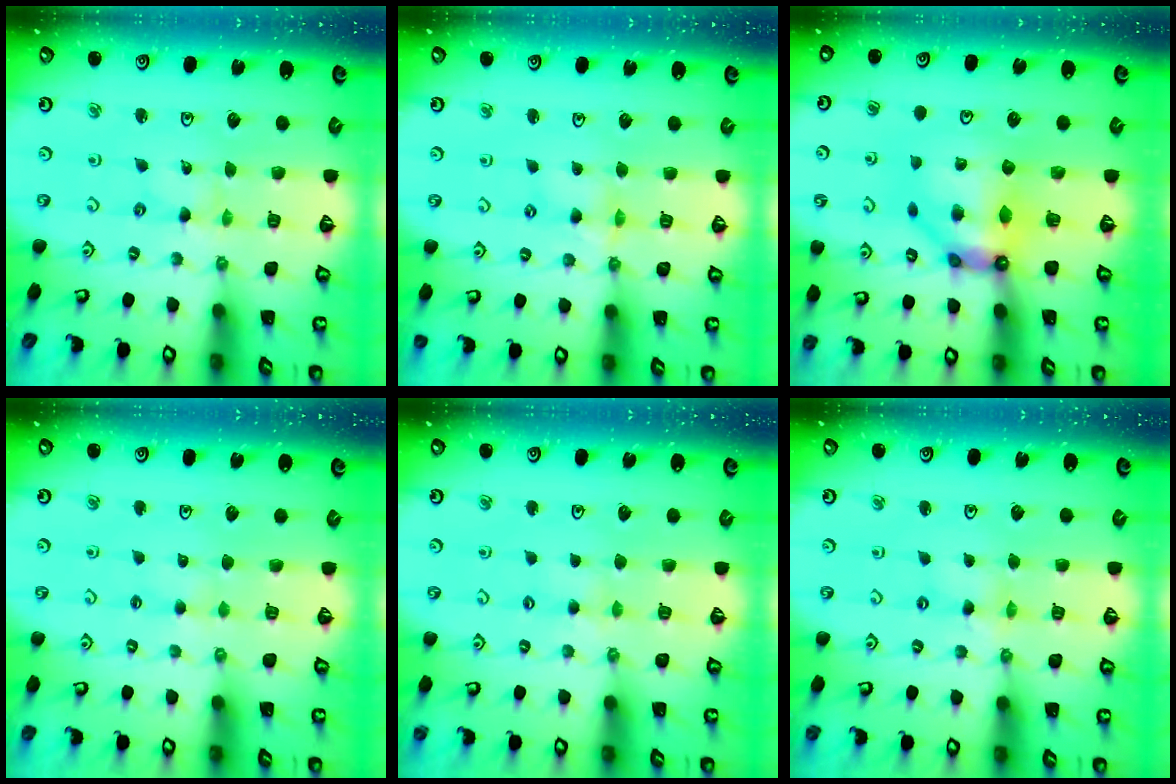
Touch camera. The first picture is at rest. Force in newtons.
{"total": 3.5, "press": 3.5, "slide": 0.4}
{"total": 9.5, "press": 9.4, "slide": 1.1}
{"total": 1.0, "press": 1.0, "slide": 0.3}
{"total": 2.8, "press": 2.8, "slide": 0.4}
{"total": 2.3, "press": 2.3, "slide": 0.3}